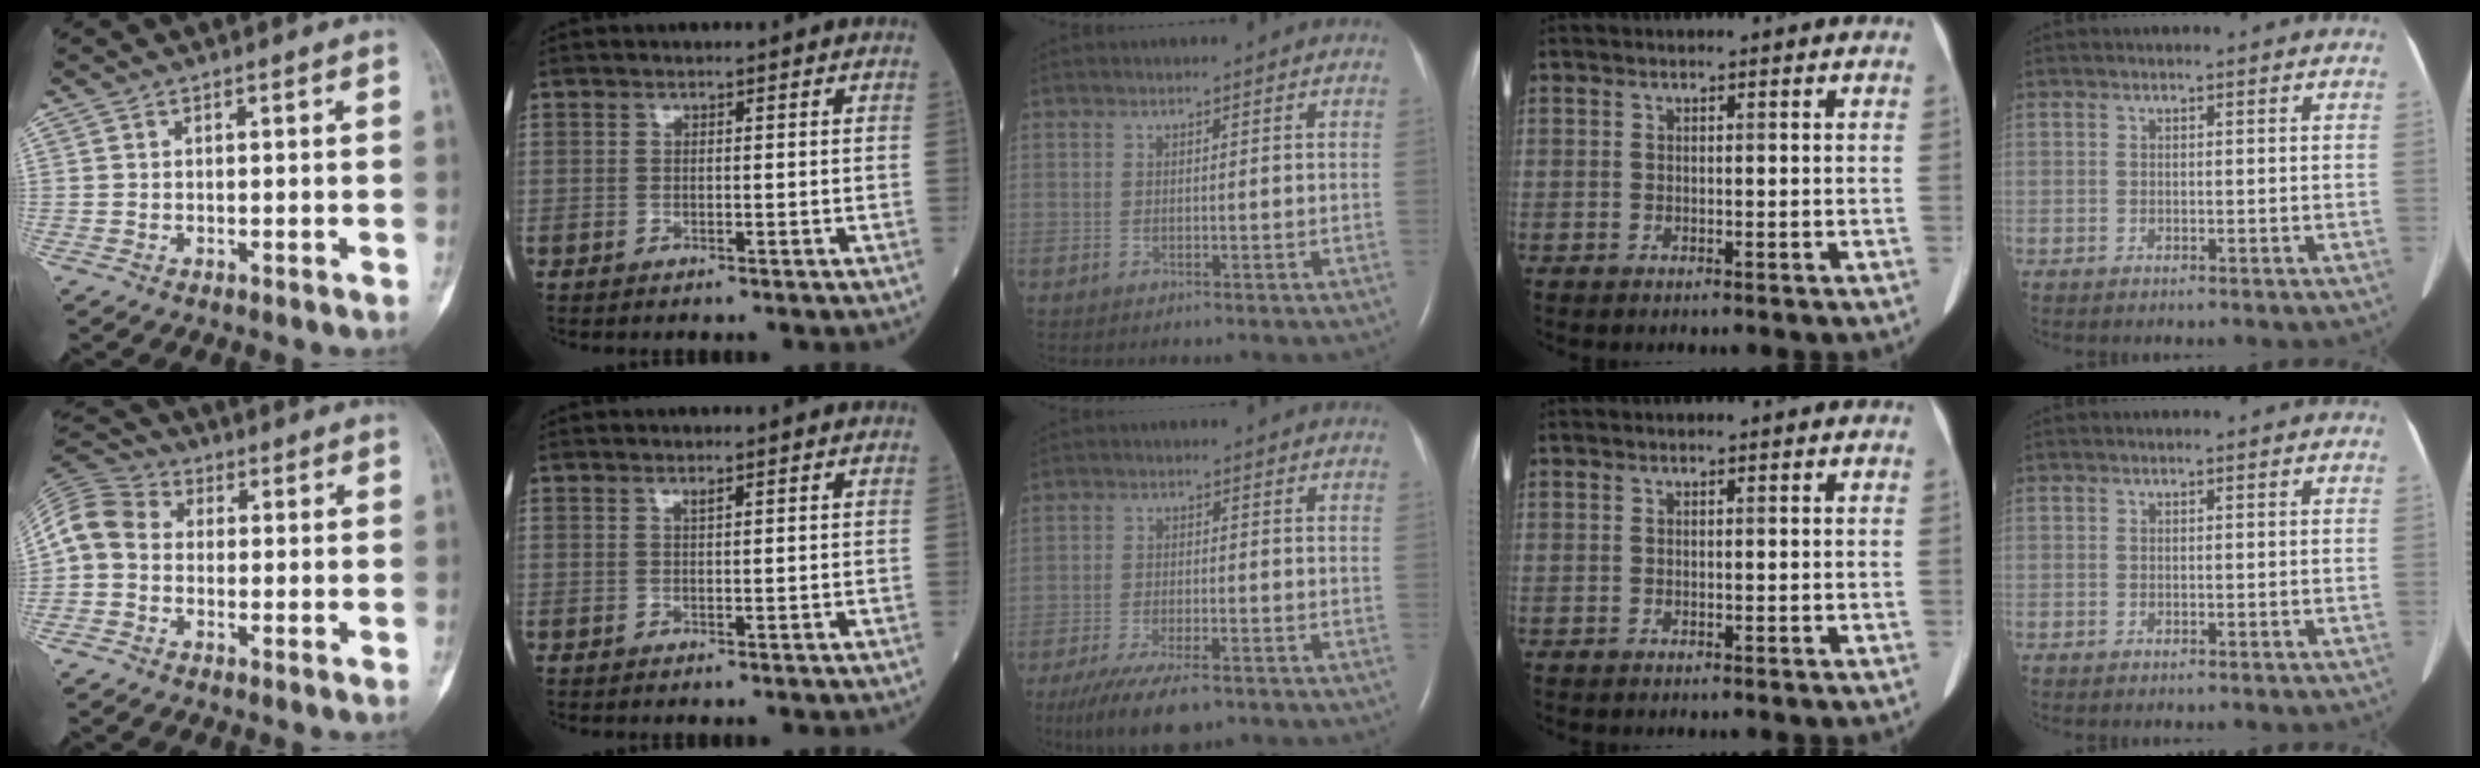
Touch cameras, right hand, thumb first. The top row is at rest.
{"thumb": {"total": 8.4, "force": [-0.4, 6.9, 4.8], "torque": [-0.086, 0.027, -0.025]}, "index": {"total": 0.6, "force": [0.5, -0.1, 0.4], "torque": [-0.009, -0.003, 0.010]}, "middle": {"total": 9.5, "force": [-6.8, 2.8, 6.1], "torque": [-0.104, -0.017, -0.110]}}